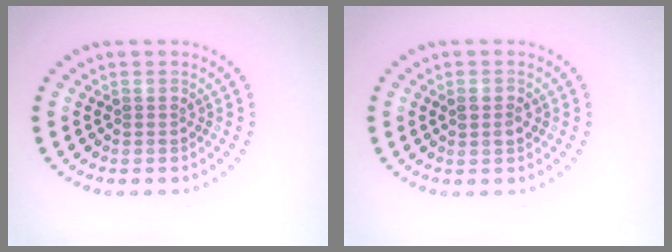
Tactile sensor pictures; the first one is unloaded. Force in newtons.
{"total": 1.4, "press": 1.4, "slide": 0.2}